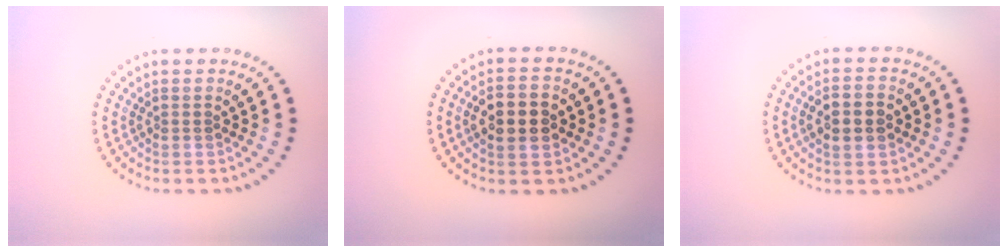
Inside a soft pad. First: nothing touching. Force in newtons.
{"total": 4.5, "press": 4.5, "slide": 0.4}
{"total": 3.4, "press": 3.4, "slide": 0.3}